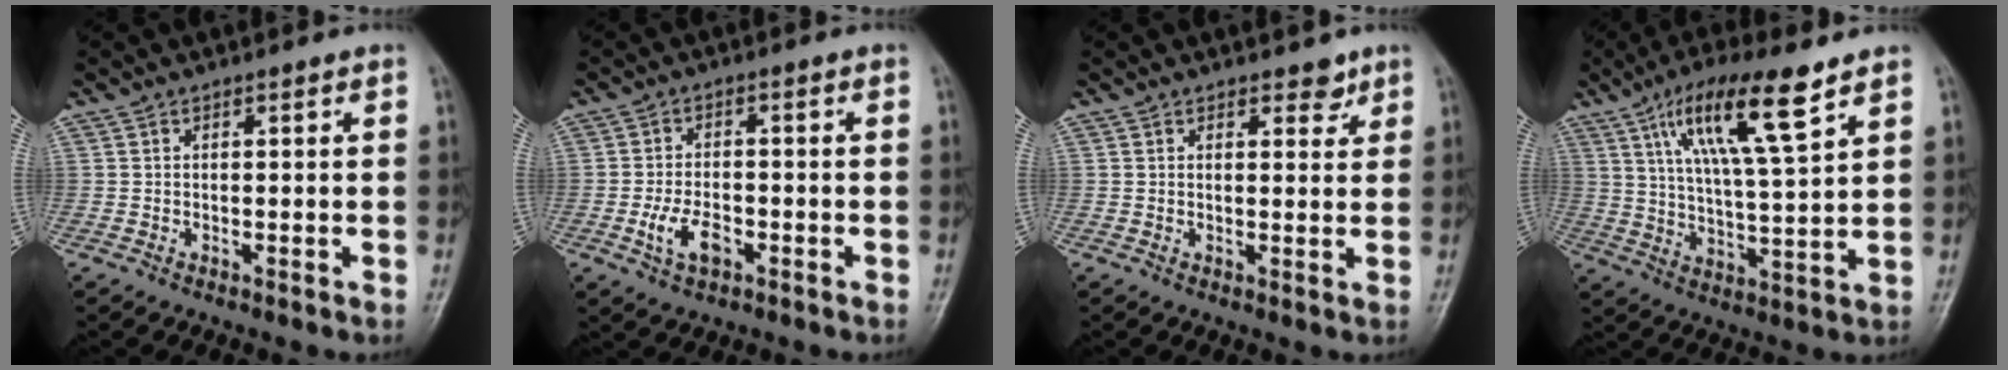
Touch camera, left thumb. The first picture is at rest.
{"total": 5.6, "force": [-2.1, 3.2, 4.1], "torque": [-0.077, 0.010, -0.039]}
{"total": 2.6, "force": [1.9, 1.4, 1.2], "torque": [0.002, -0.010, 0.024]}
{"total": 14.8, "force": [8.0, 2.9, 12.1], "torque": [-0.210, -0.024, 0.146]}